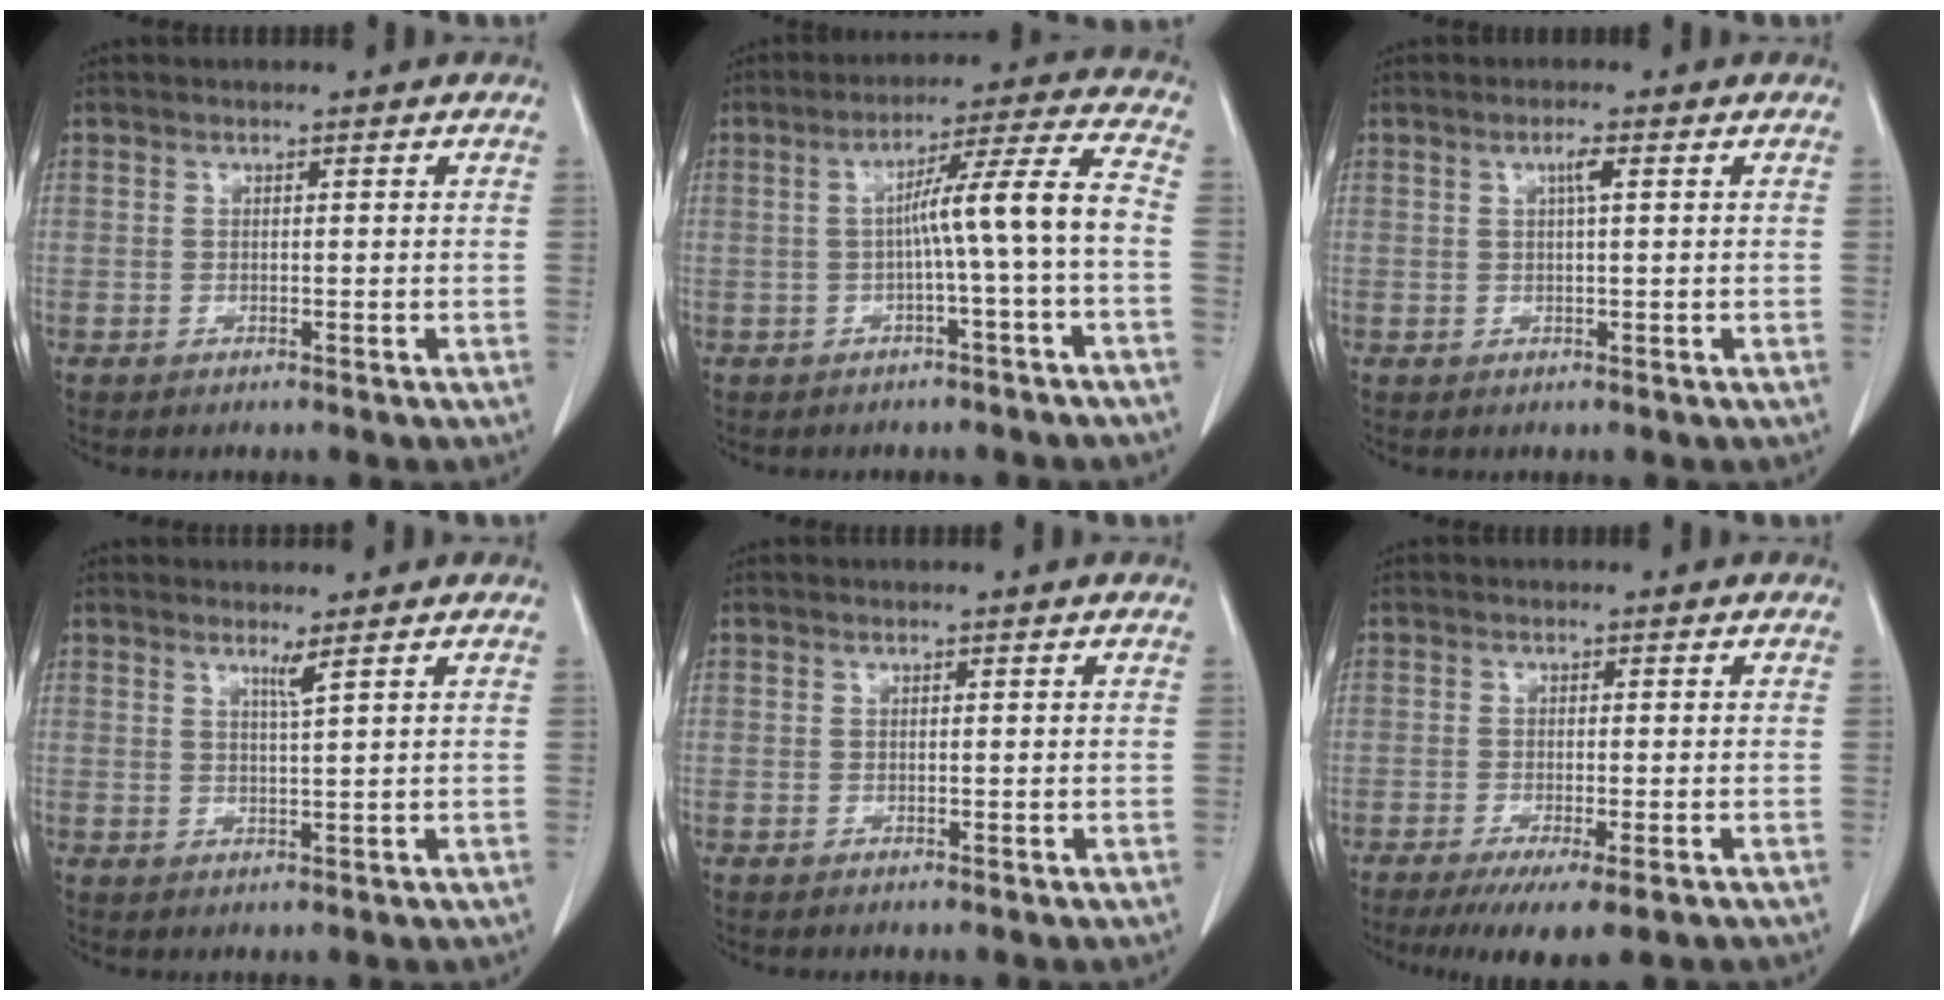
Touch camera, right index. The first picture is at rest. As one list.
[{"total": 8.6, "force": [-1.4, -1.3, 8.3], "torque": [-0.131, 0.025, -0.018]}, {"total": 1.8, "force": [0.6, 0.1, 1.7], "torque": [-0.033, 0.003, 0.009]}, {"total": 1.7, "force": [1.1, -0.7, 1.0], "torque": [-0.027, -0.013, 0.024]}, {"total": 0.0}, {"total": 7.8, "force": [-5.4, 0.9, 5.6], "torque": [-0.078, -0.020, -0.081]}]